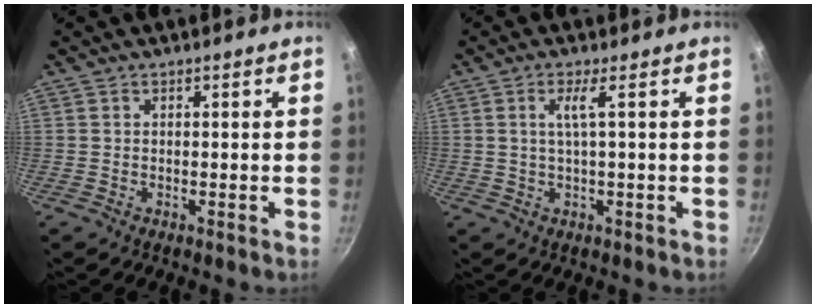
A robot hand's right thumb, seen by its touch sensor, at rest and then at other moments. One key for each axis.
{"total": 3.2, "fx": 0.7, "fy": 0.0, "fz": 3.2, "tx": -0.071, "ty": 0.002, "tz": 0.019}